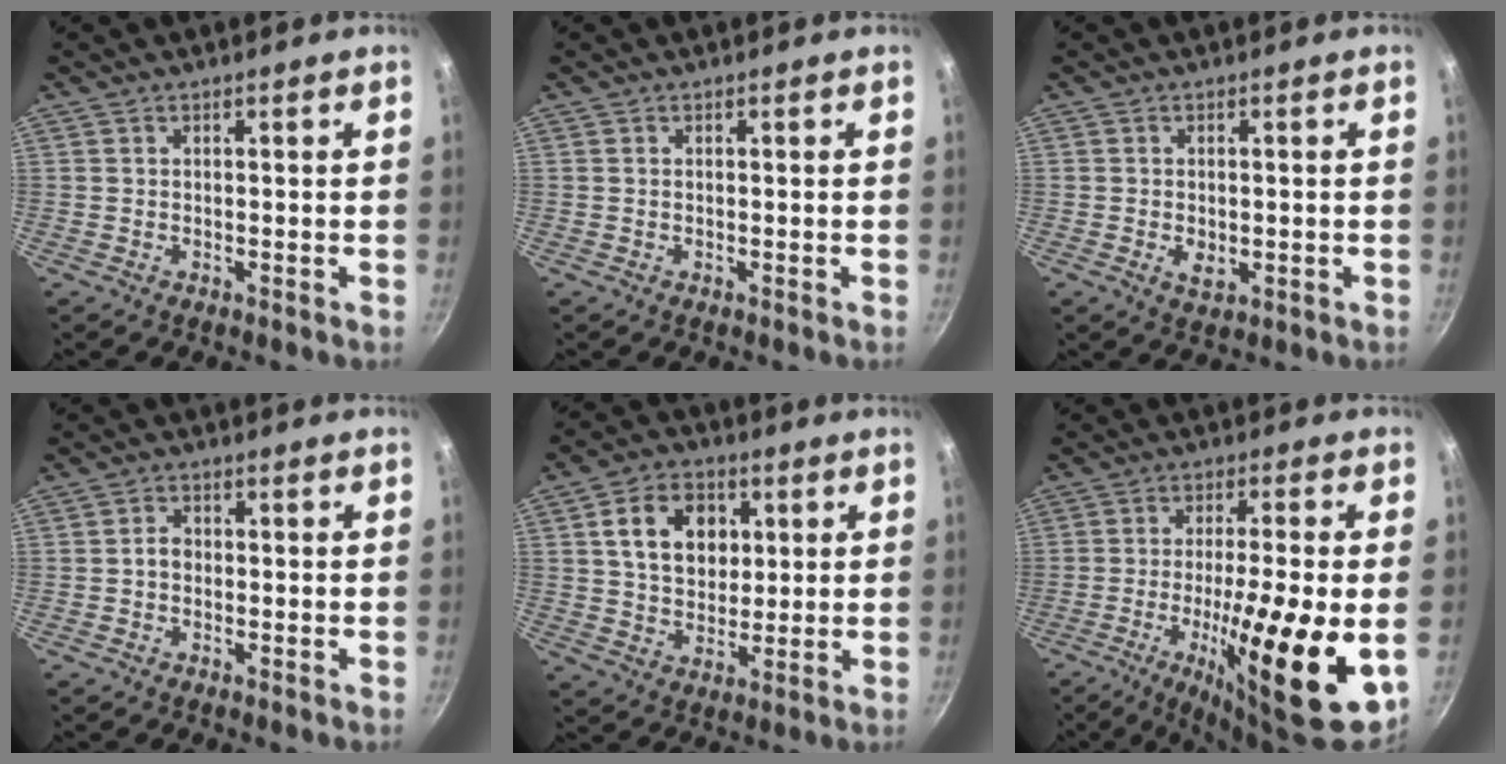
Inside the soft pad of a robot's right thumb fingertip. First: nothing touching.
{"total": 0.0}
{"total": 3.2, "force": [-0.6, 2.0, 2.4], "torque": [-0.039, -0.006, -0.003]}
{"total": 2.2, "force": [-0.3, 1.8, 1.3], "torque": [-0.015, 0.011, -0.007]}
{"total": 11.8, "force": [3.0, 8.8, 7.2], "torque": [-0.092, 0.001, 0.048]}
{"total": 19.8, "force": [-4.3, 4.2, 18.8], "torque": [-0.292, 0.006, -0.065]}